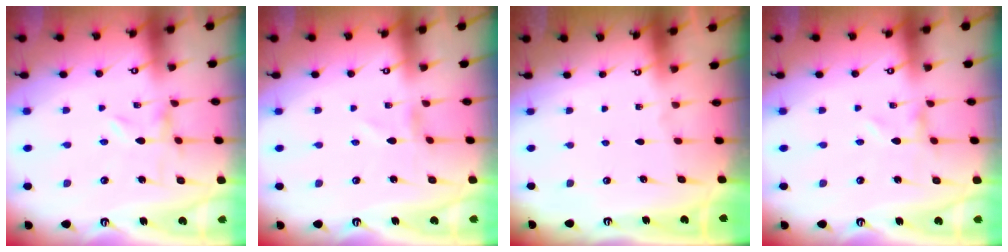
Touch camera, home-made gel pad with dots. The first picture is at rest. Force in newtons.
{"total": 1.0, "press": 1.0, "slide": 0.1}
{"total": 0.0}
{"total": 0.0}